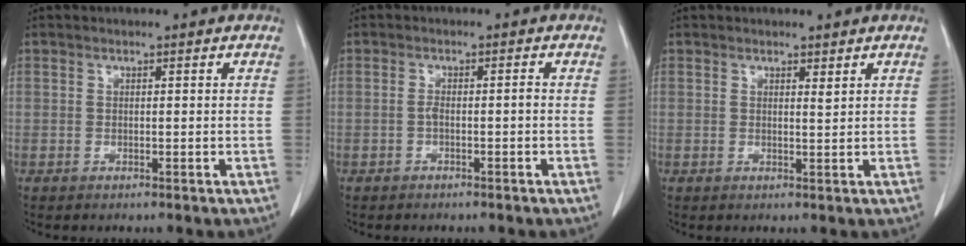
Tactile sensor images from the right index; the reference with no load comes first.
{"total": 1.7, "force": [-0.5, 0.3, 1.5], "torque": [-0.026, 0.002, -0.009]}
{"total": 0.8, "force": [0.6, 0.1, 0.5], "torque": [-0.012, -0.007, 0.011]}